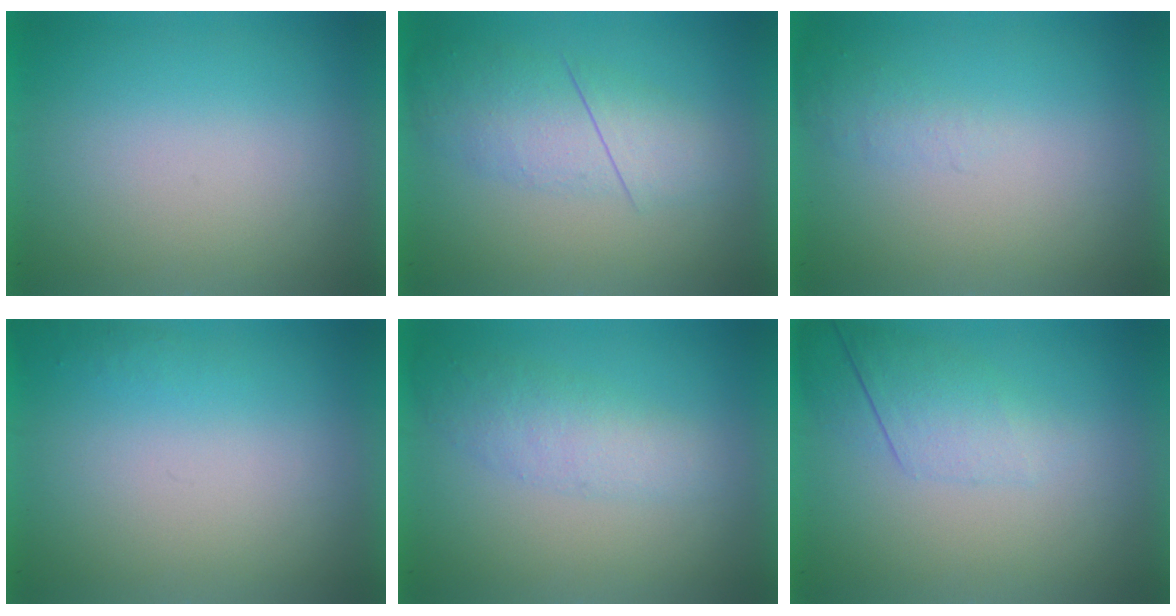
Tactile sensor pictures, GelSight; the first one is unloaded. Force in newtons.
{"total": 2.8}
{"total": 1.1}
{"total": 1.0}
{"total": 2.2}
{"total": 2.2}